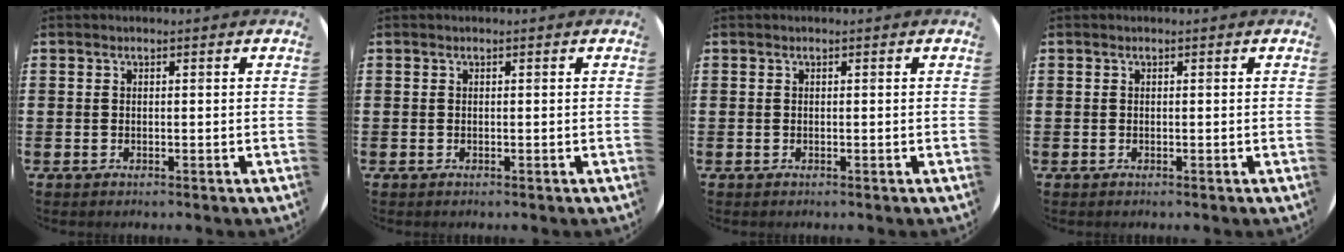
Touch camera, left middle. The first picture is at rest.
{"total": 0.0}
{"total": 0.0}
{"total": 0.0}